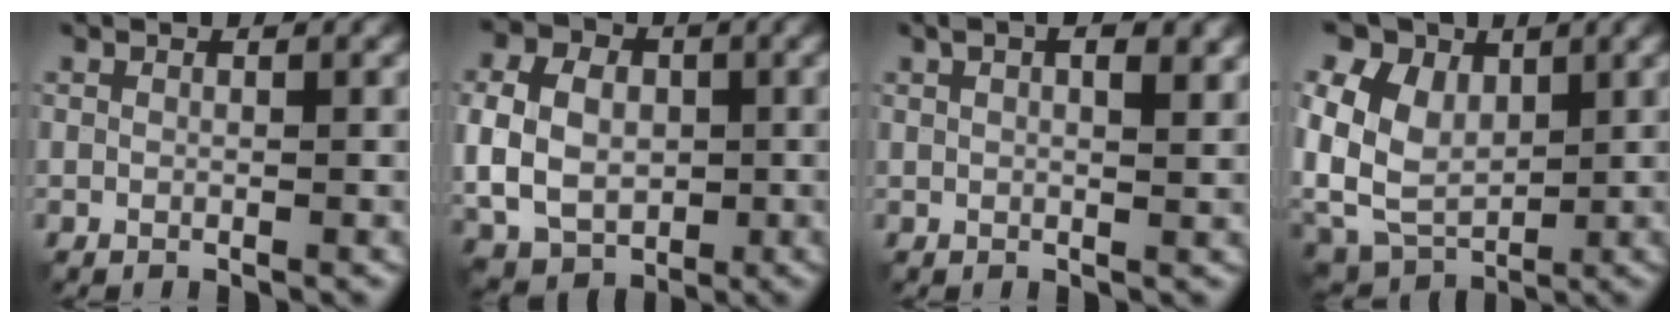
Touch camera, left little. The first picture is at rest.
{"total": 10.1, "force": [-0.2, 8.1, 6.1], "torque": [-0.117, 0.020, -0.024]}
{"total": 6.5, "force": [3.0, 3.1, 4.9], "torque": [-0.064, 0.025, 0.028]}
{"total": 11.1, "force": [2.8, 8.4, 6.7], "torque": [-0.163, 0.030, 0.042]}